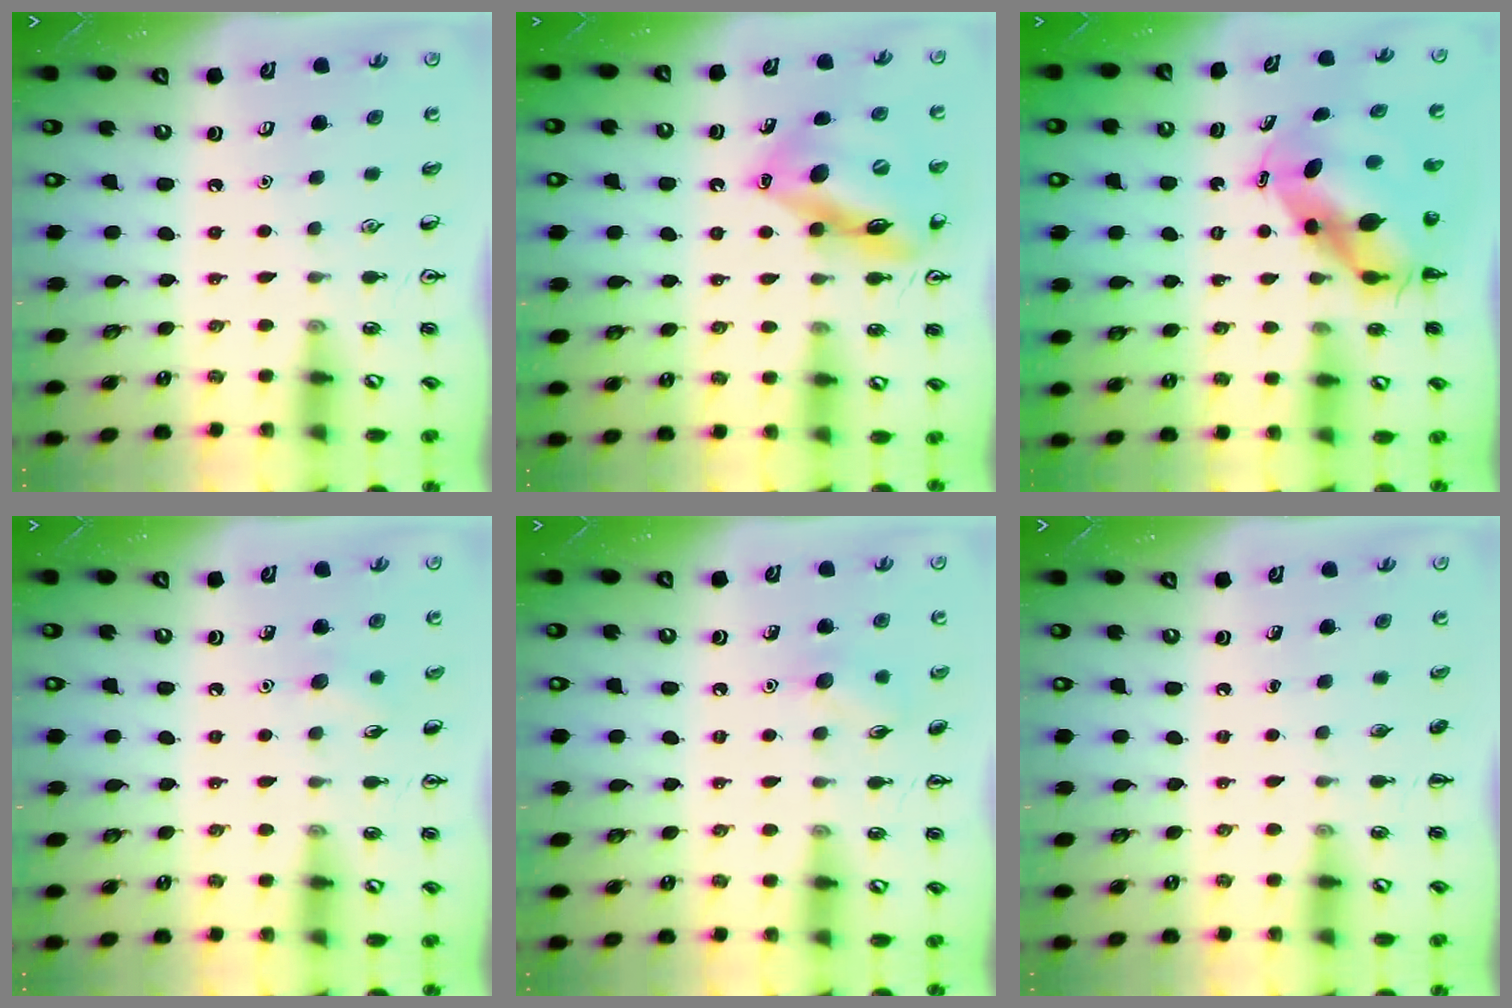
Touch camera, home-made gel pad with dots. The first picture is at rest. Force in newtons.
{"total": 15.9, "press": 15.6, "slide": 3.0}
{"total": 8.0, "press": 7.7, "slide": 2.0}
{"total": 4.4, "press": 4.2, "slide": 1.4}
{"total": 7.0, "press": 6.8, "slide": 1.6}
{"total": 0.0}